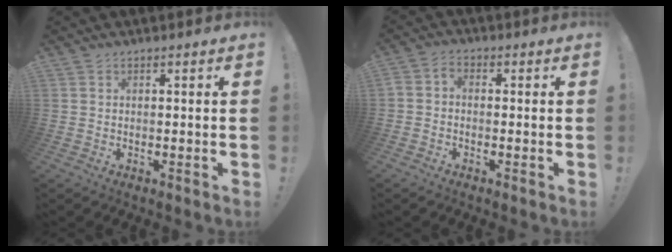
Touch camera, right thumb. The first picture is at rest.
{"total": 2.6, "force": [-1.5, 1.5, 1.5], "torque": [-0.038, 0.009, -0.027]}